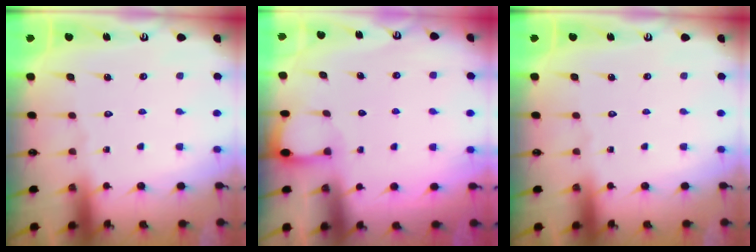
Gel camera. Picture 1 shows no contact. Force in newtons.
{"total": 2.0, "press": 1.9, "slide": 0.3}
{"total": 0.0}